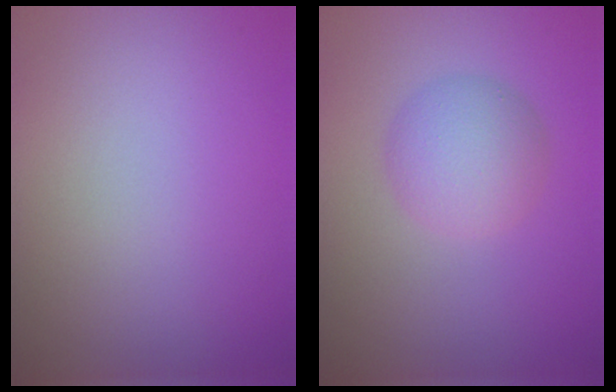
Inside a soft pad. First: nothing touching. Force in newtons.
{"total": 3.6, "press": 3.6, "slide": 0.1}